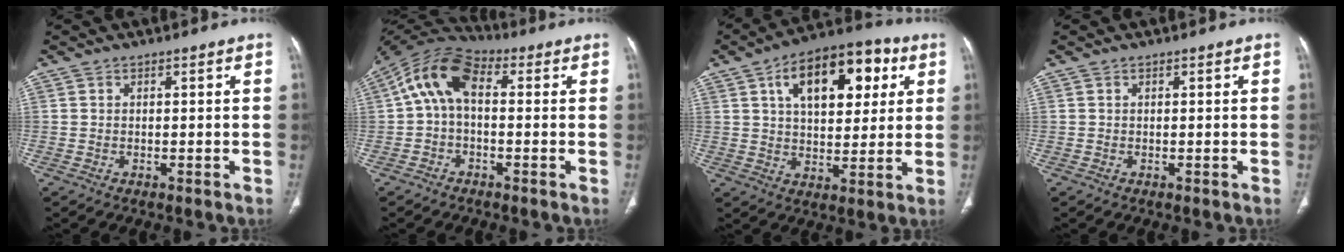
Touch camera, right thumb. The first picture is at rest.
{"total": 10.6, "force": [1.1, 6.2, 8.5], "torque": [-0.150, 0.036, 0.004]}
{"total": 18.1, "force": [6.5, 9.9, 13.7], "torque": [-0.158, 0.007, 0.094]}
{"total": 0.0}